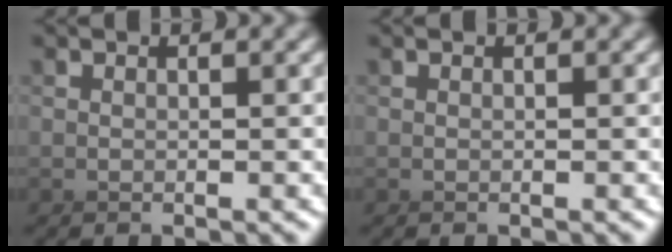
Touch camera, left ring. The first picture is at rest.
{"total": 0.0}